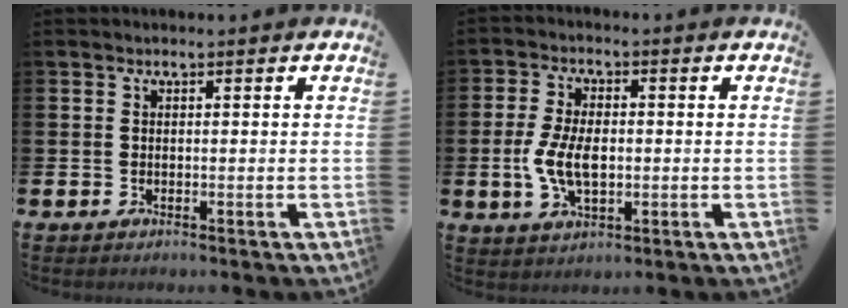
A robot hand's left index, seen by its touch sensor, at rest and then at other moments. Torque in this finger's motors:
{"motor_torque": [1.16, 0.07, 0.27, 0.19]}